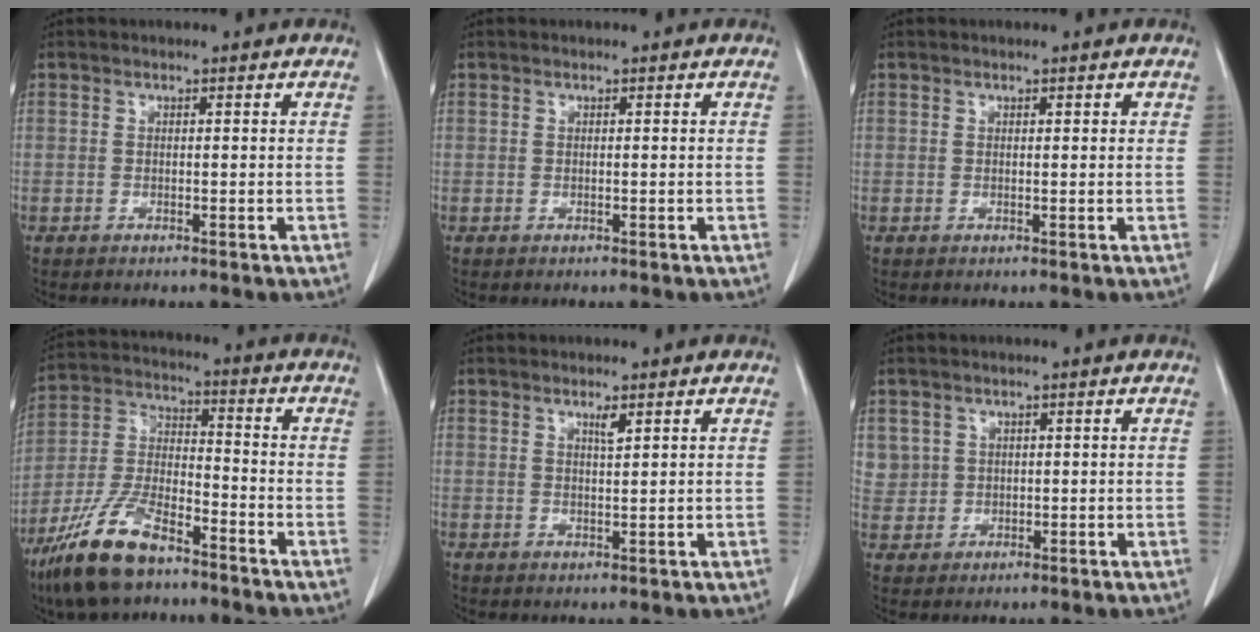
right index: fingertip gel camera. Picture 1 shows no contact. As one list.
[{"total": 0.0}, {"total": 0.6, "force": [0.4, 0.3, 0.4], "torque": [-0.004, -0.001, 0.004]}, {"total": 12.9, "force": [-9.1, 3.9, 8.3], "torque": [-0.181, -0.009, -0.175]}, {"total": 1.4, "force": [0.9, 0.0, 1.1], "torque": [-0.020, -0.005, 0.016]}, {"total": 4.0, "force": [1.6, 3.7, 0.1], "torque": [0.009, 0.006, 0.034]}]